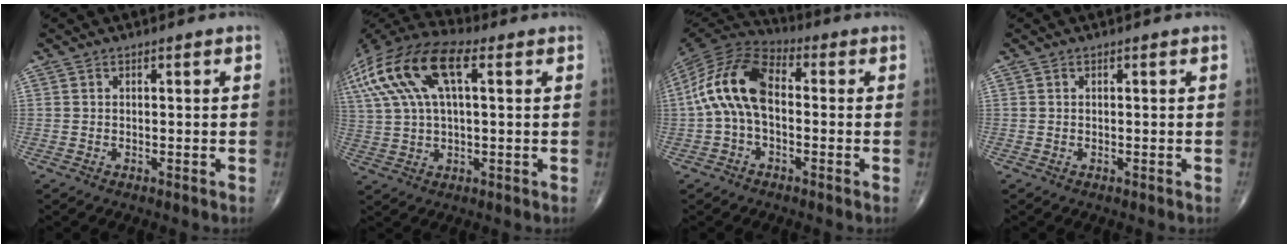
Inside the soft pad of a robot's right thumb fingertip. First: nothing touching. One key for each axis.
{"total": 19.5, "fx": 6.4, "fy": 8.5, "fz": 16.3, "tx": -0.354, "ty": 0.036, "tz": 0.112}
{"total": 13.9, "fx": 0.0, "fy": 8.0, "fz": 11.4, "tx": -0.222, "ty": 0.038, "tz": -0.013}
{"total": 0.0}